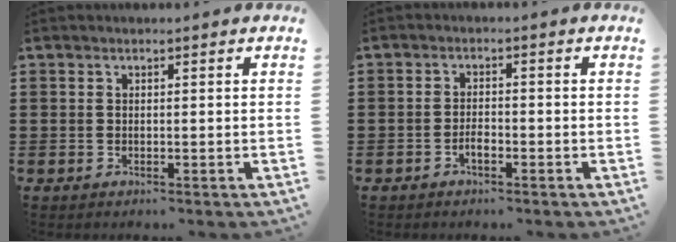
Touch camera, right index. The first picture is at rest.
{"total": 2.0, "force": [-1.1, 0.7, 1.4], "torque": [-0.028, 0.001, -0.021]}